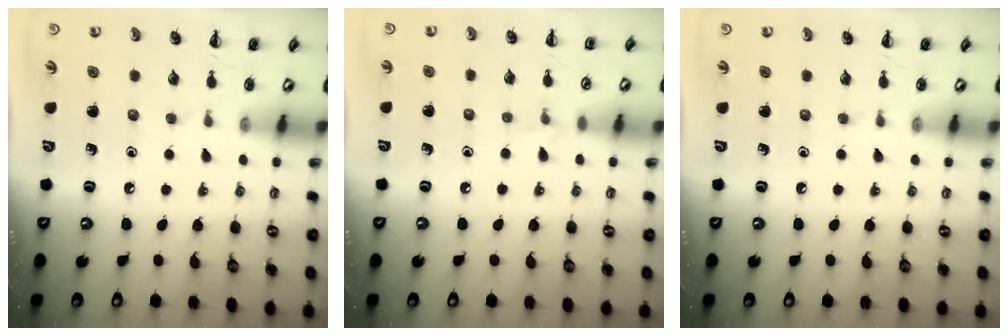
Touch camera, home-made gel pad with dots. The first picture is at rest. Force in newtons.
{"total": 3.8, "press": 3.5, "slide": 1.5}
{"total": 0.0}